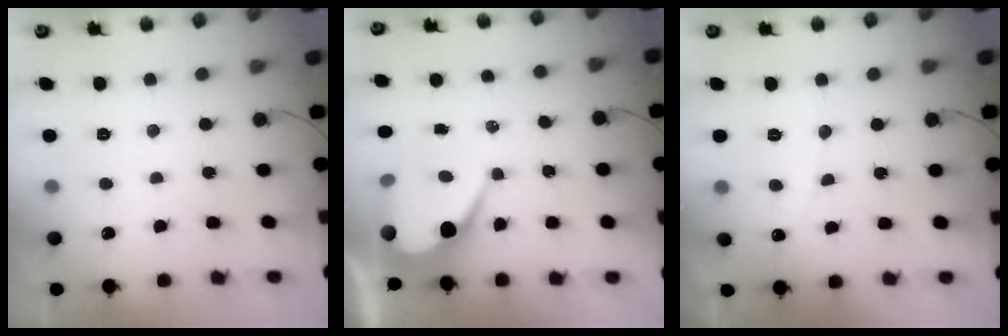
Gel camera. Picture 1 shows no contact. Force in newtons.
{"total": 10.2, "press": 10.2, "slide": 0.8}
{"total": 5.3, "press": 5.2, "slide": 0.2}